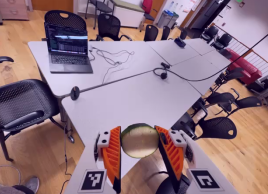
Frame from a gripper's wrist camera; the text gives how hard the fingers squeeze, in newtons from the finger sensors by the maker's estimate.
{"total": 8.4, "left": 8.0, "right": 8.9}